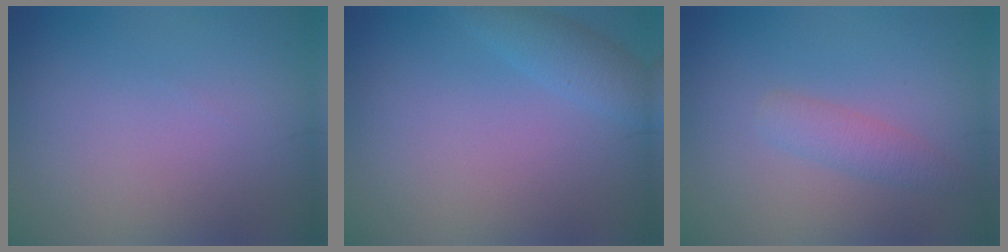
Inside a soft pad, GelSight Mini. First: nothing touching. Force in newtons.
{"total": 2.1, "press": 2.1, "slide": 0.2}
{"total": 1.9, "press": 1.9, "slide": 0.1}